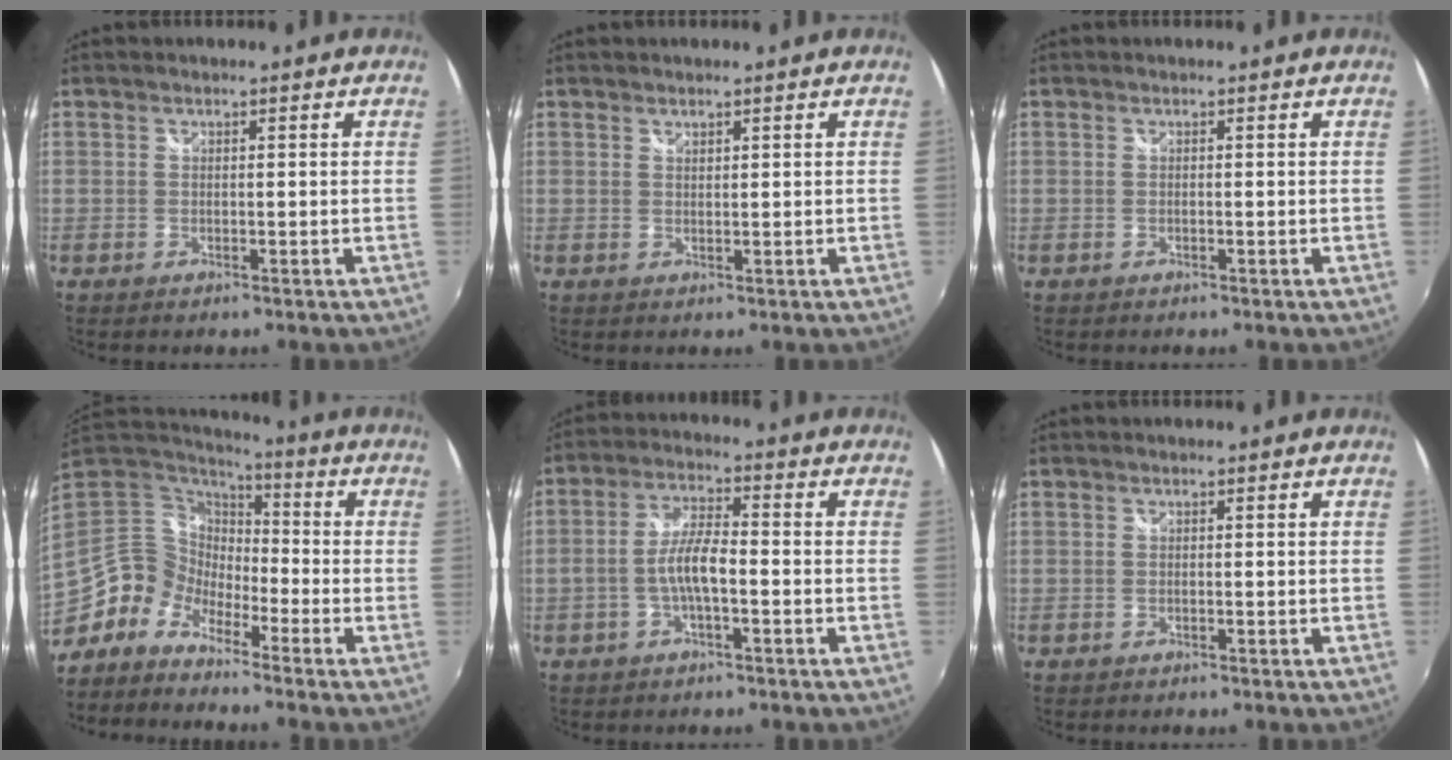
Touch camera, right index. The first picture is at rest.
{"total": 0.9, "force": [0.8, 0.4, 0.2], "torque": [-0.001, 0.000, 0.015]}
{"total": 0.0}
{"total": 8.0, "force": [-4.5, 6.2, 2.3], "torque": [-0.037, 0.032, -0.112]}
{"total": 6.2, "force": [-1.9, 1.5, 5.7], "torque": [-0.117, 0.009, -0.034]}
{"total": 0.0}